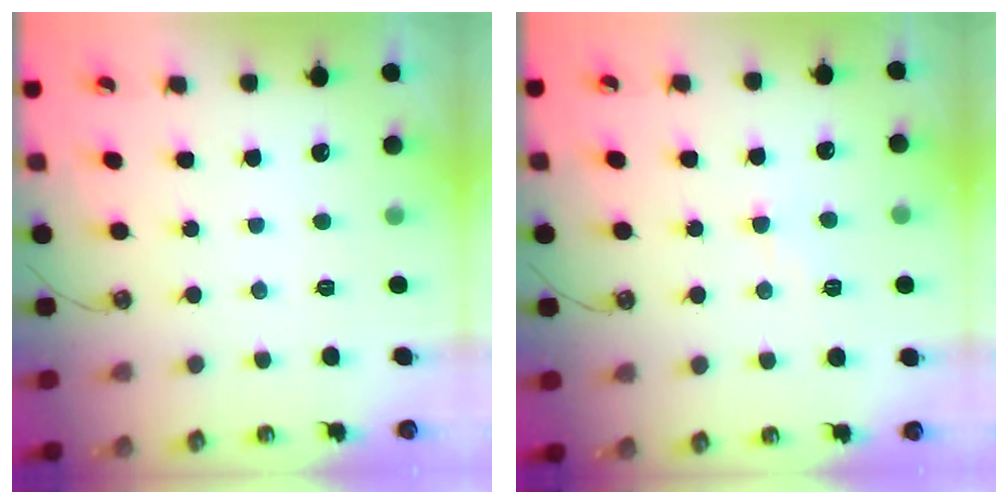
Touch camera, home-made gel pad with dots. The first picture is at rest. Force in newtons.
{"total": 1.6, "press": 1.5, "slide": 0.5}